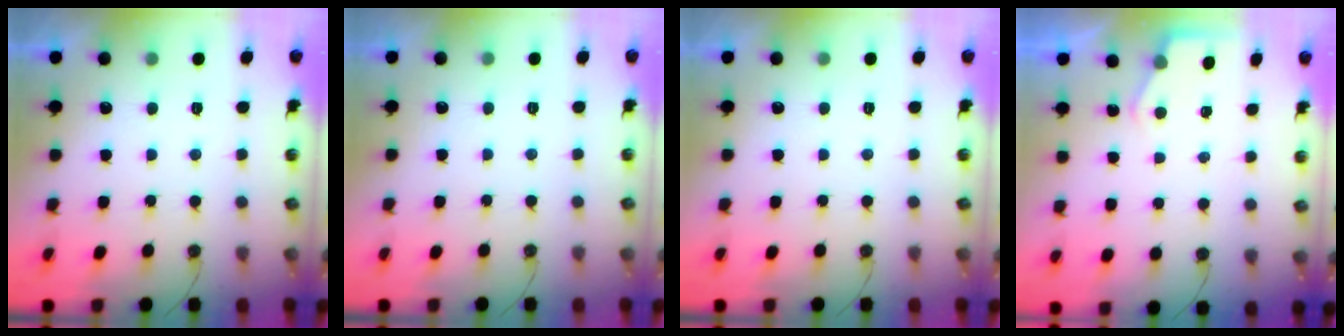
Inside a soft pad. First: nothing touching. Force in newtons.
{"total": 0.0}
{"total": 0.0}
{"total": 3.2, "press": 3.1, "slide": 0.5}